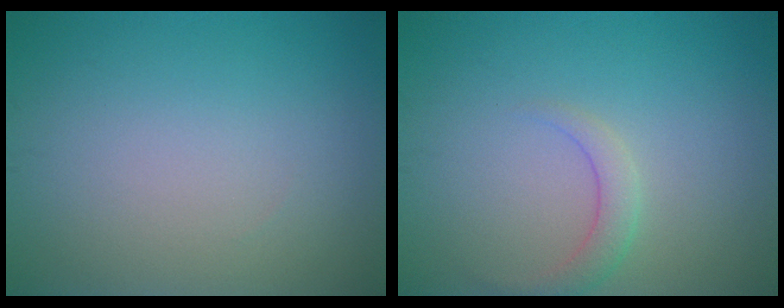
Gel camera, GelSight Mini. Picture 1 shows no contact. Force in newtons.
{"total": 1.8, "press": 1.8, "slide": 0.1}